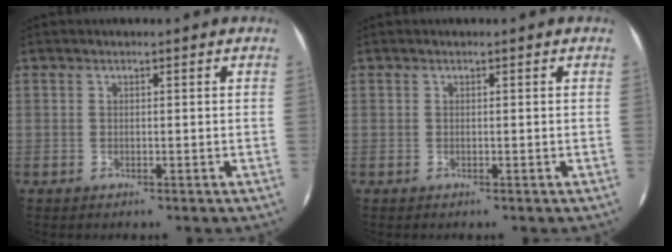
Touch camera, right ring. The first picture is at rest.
{"total": 0.0}